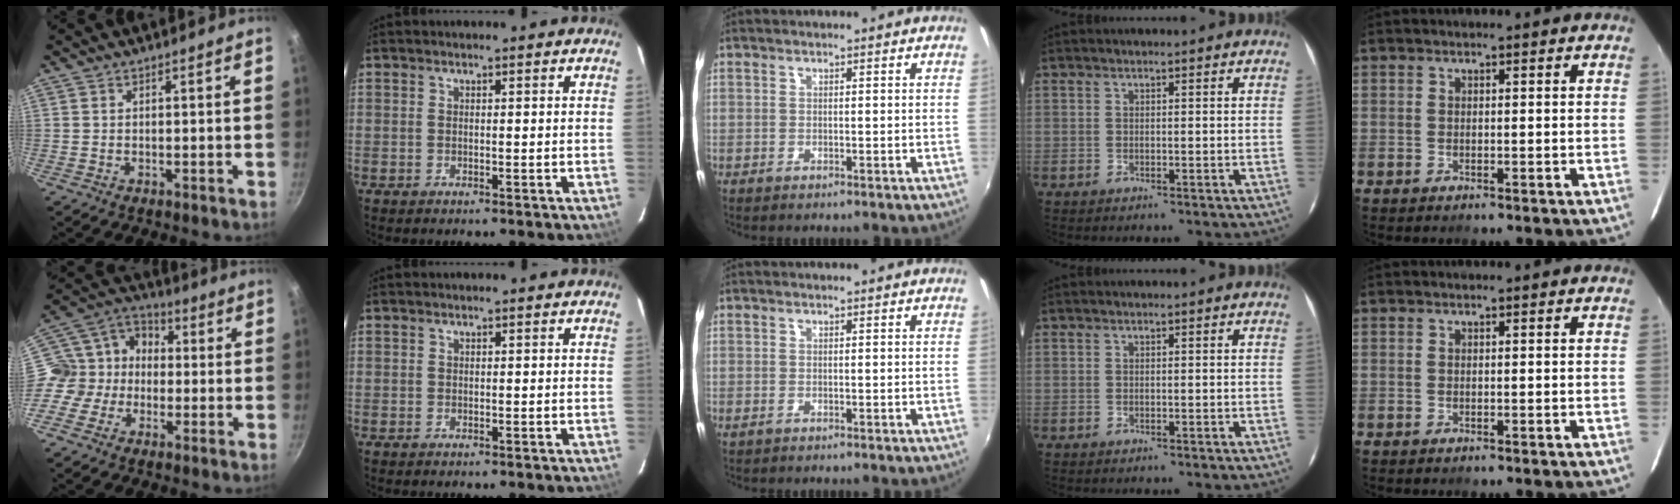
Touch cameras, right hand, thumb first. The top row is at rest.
{"thumb": {"total": 11.2, "force": [-1.6, 9.8, 5.2], "torque": [-0.058, 0.042, -0.055]}, "middle": {"total": 0.7, "force": [-0.2, 0.5, 0.5], "torque": [-0.012, -0.002, -0.004]}}